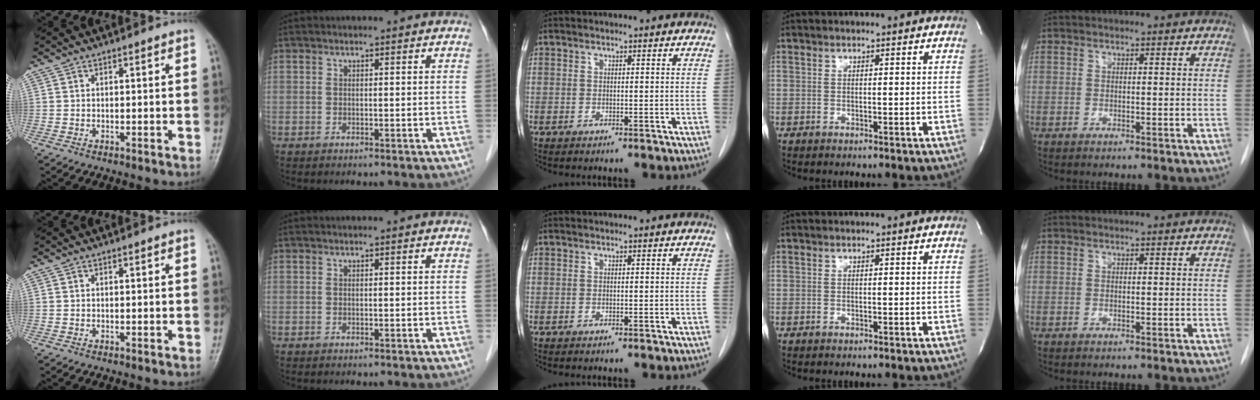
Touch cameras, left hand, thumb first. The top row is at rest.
{}